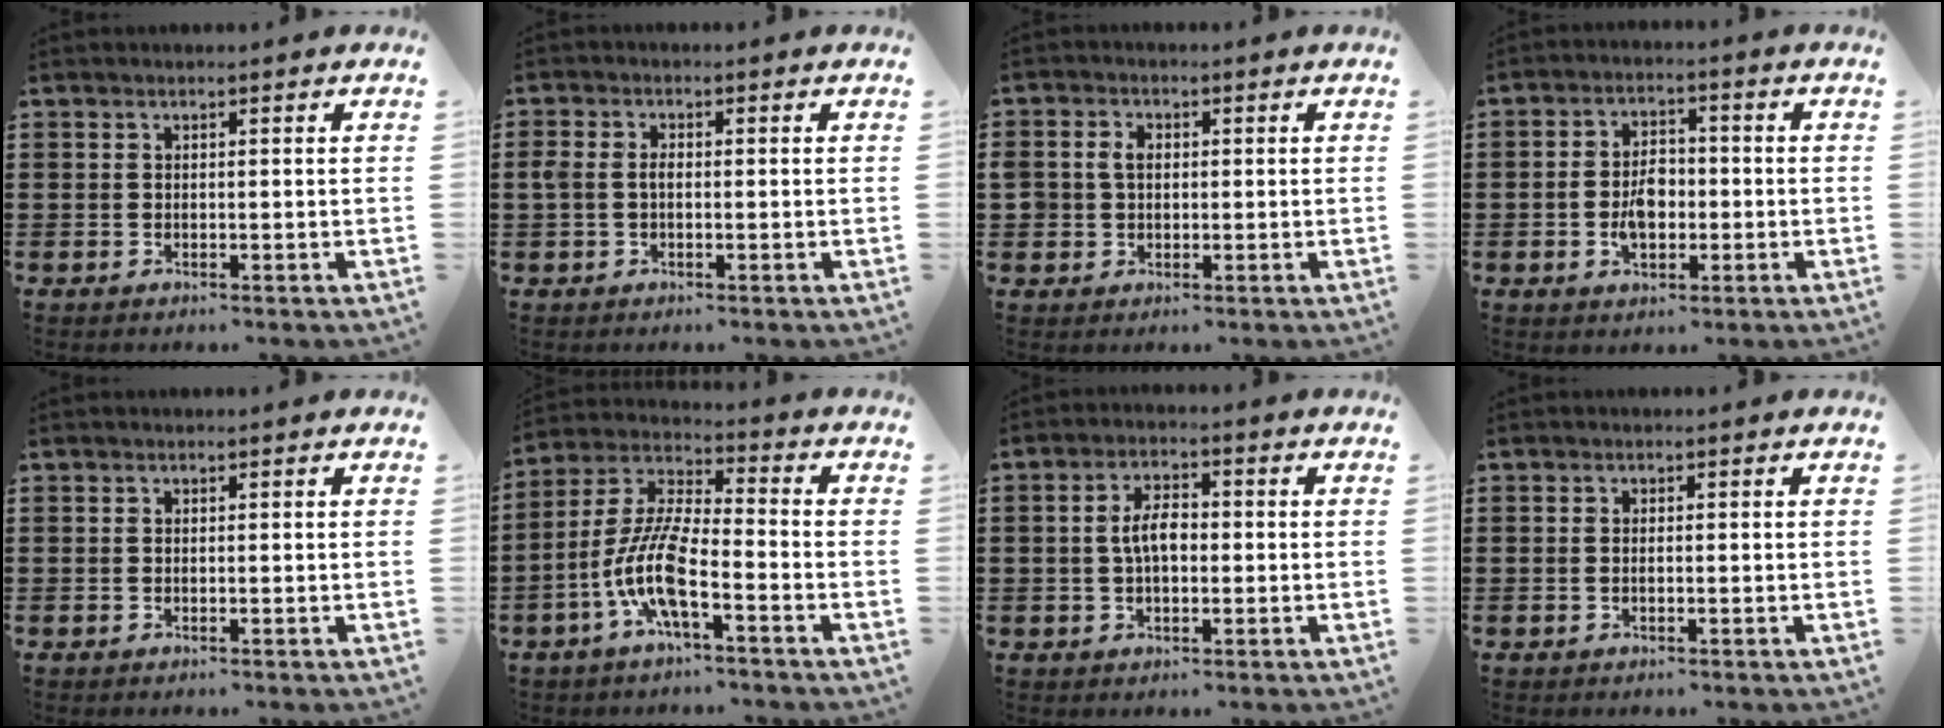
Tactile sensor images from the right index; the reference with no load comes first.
{"total": 2.1, "force": [-0.1, 1.4, 1.6], "torque": [-0.048, -0.001, -0.006]}
{"total": 2.7, "force": [0.2, 2.4, 1.4], "torque": [-0.042, 0.008, 0.000]}
{"total": 5.1, "force": [-1.0, 3.4, 3.7], "torque": [-0.062, 0.004, -0.024]}
{"total": 0.0}
{"total": 10.2, "force": [-4.7, 2.5, 8.7], "torque": [-0.205, -0.011, -0.096]}
{"total": 4.7, "force": [-0.2, 2.4, 4.0], "torque": [-0.085, 0.006, -0.008]}
{"total": 0.6, "force": [-0.1, 0.2, 0.5], "torque": [-0.012, -0.003, -0.001]}